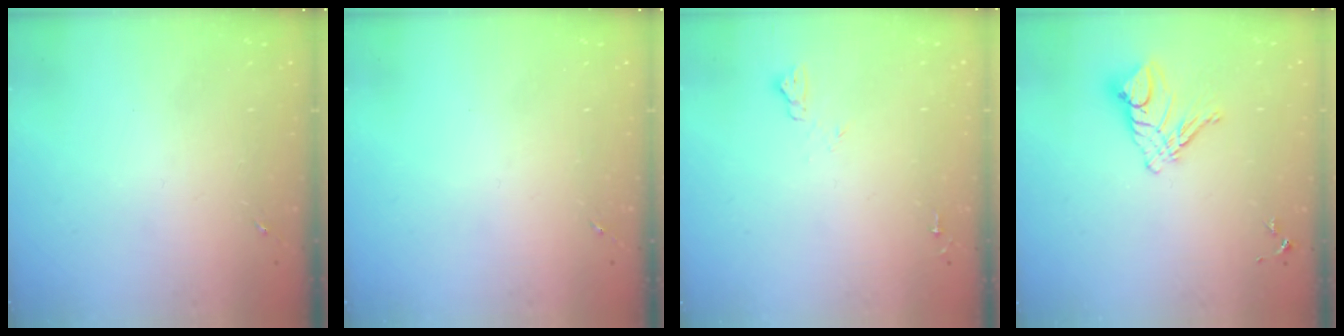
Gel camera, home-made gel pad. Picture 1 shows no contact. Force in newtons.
{"total": 0.0}
{"total": 5.4, "press": 5.4, "slide": 0.7}
{"total": 10.7, "press": 10.6, "slide": 1.1}